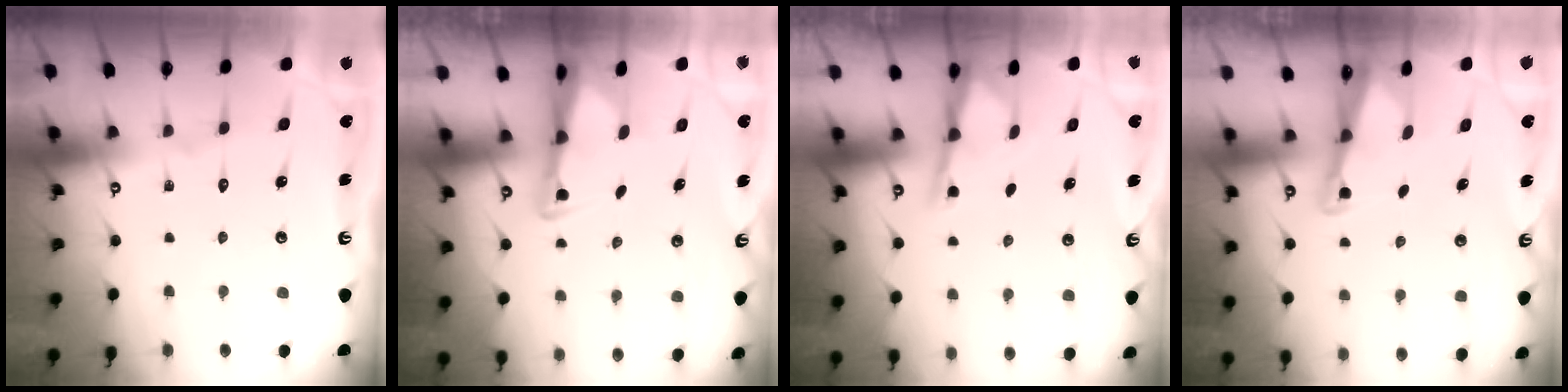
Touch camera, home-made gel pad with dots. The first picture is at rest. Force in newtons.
{"total": 3.0, "press": 2.9, "slide": 0.5}
{"total": 2.4, "press": 2.4, "slide": 0.3}
{"total": 2.2, "press": 2.2, "slide": 0.3}